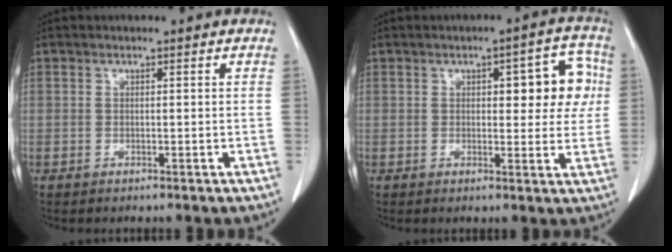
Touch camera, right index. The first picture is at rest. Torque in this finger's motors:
{"motor_torque": [0.43, 0.40, 0.14, 0.04]}